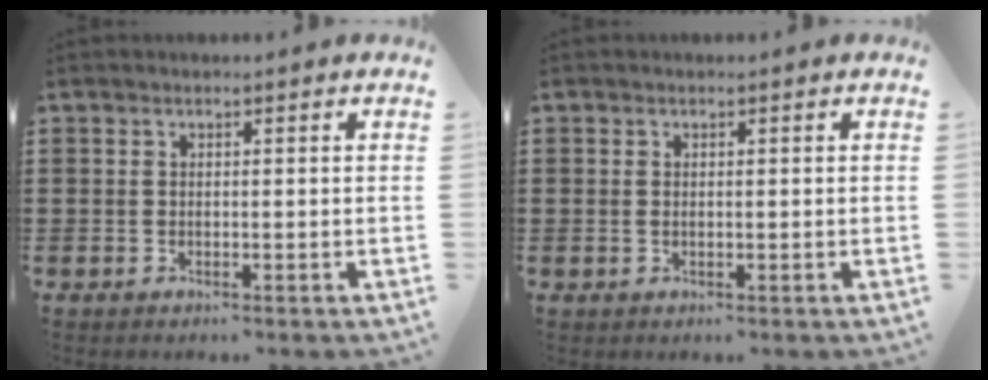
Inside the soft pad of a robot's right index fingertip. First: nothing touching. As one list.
[{"total": 0.5, "force": [0.0, 0.2, 0.4], "torque": [-0.010, 0.000, 0.001]}]